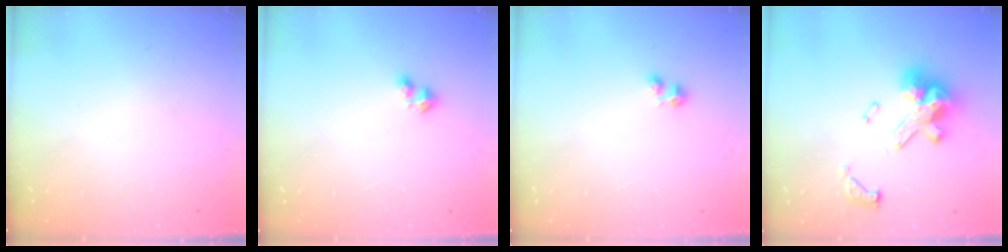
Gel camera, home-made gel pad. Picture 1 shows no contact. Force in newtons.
{"total": 3.3, "press": 3.2, "slide": 0.7}
{"total": 2.9, "press": 2.8, "slide": 0.6}
{"total": 14.3, "press": 14.2, "slide": 1.7}